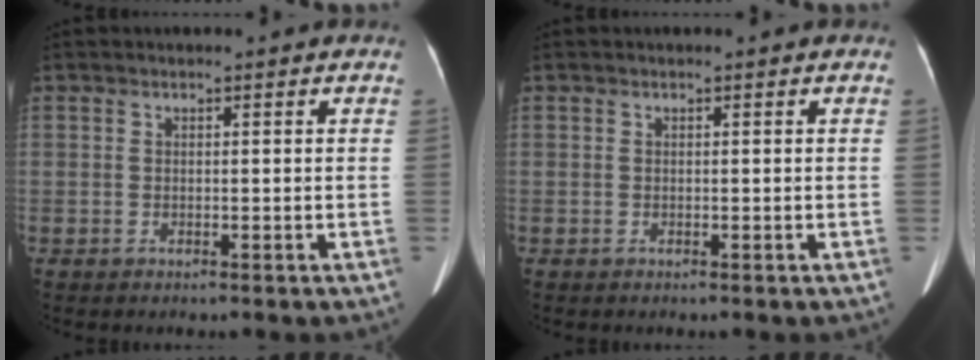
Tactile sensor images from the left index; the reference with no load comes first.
{"total": 0.0}